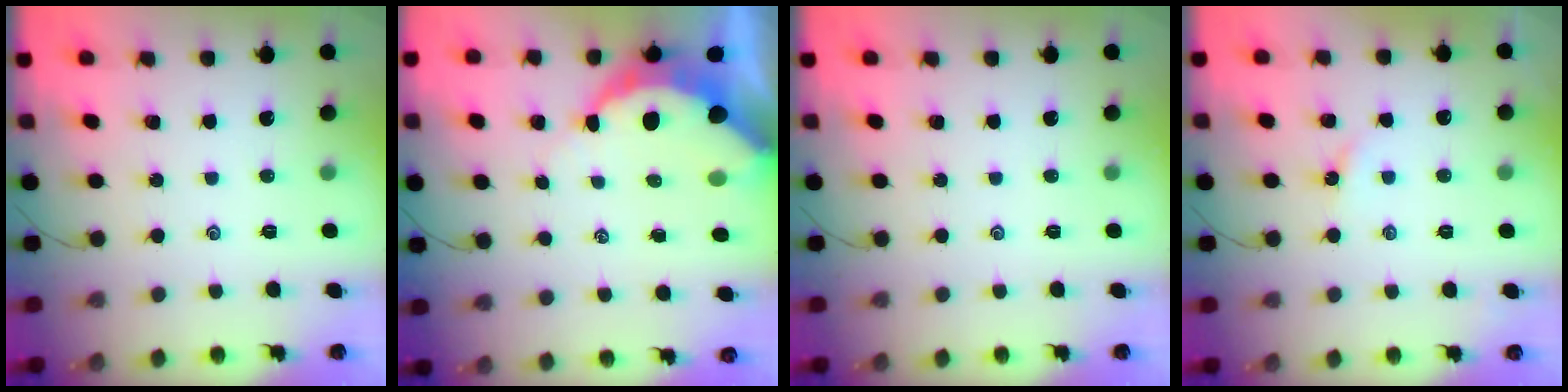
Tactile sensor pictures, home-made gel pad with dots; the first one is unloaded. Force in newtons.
{"total": 10.1, "press": 10.0, "slide": 1.0}
{"total": 0.0}
{"total": 1.9, "press": 1.8, "slide": 0.3}